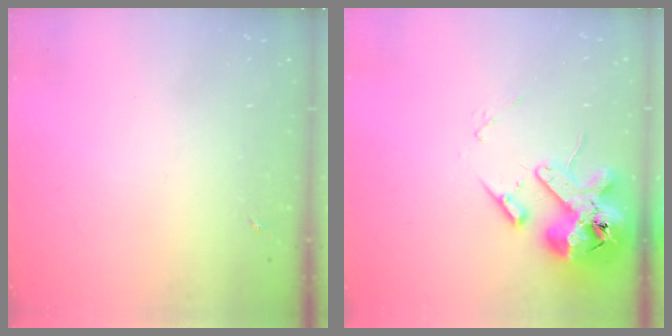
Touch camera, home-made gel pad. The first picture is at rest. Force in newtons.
{"total": 15.8, "press": 15.5, "slide": 2.8}